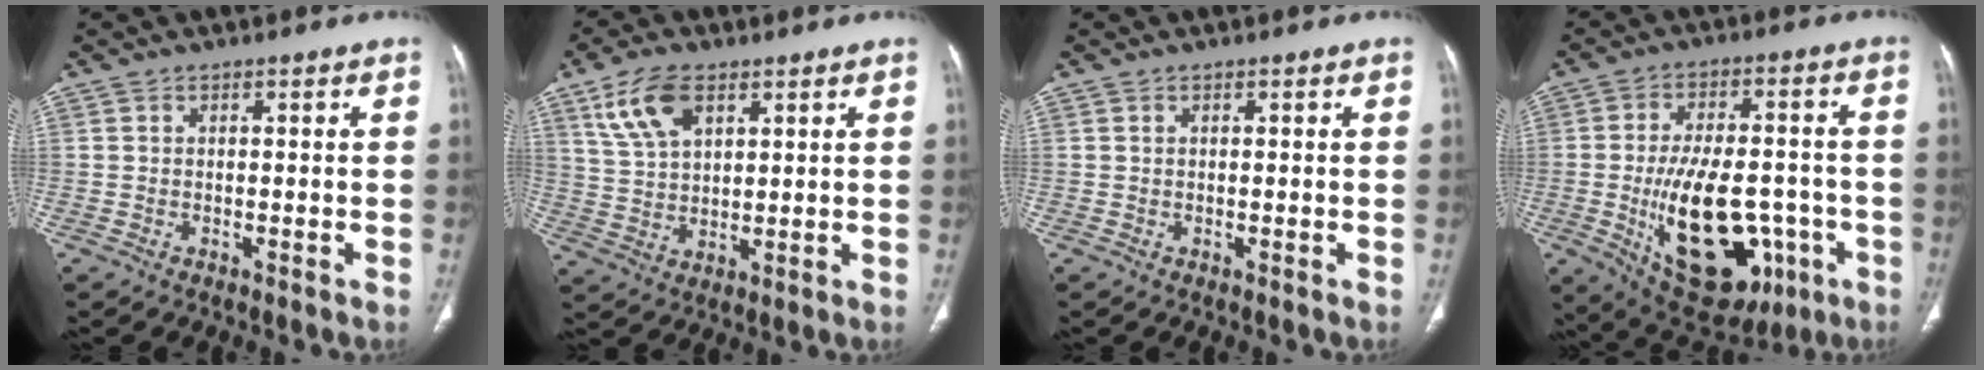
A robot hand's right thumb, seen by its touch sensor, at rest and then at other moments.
{"total": 9.4, "force": [4.9, 5.0, 6.2], "torque": [-0.113, -0.012, 0.102]}
{"total": 0.0}
{"total": 22.3, "force": [-6.0, 12.0, 17.8], "torque": [-0.265, 0.014, -0.063]}